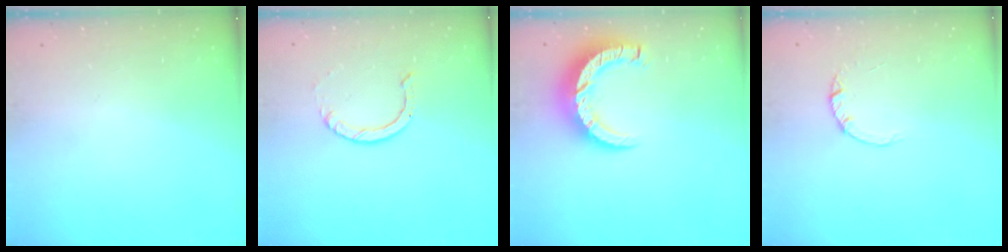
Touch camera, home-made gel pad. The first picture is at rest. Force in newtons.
{"total": 2.2, "press": 2.2, "slide": 0.2}
{"total": 8.9, "press": 8.9, "slide": 0.9}
{"total": 1.4, "press": 1.4, "slide": 0.2}